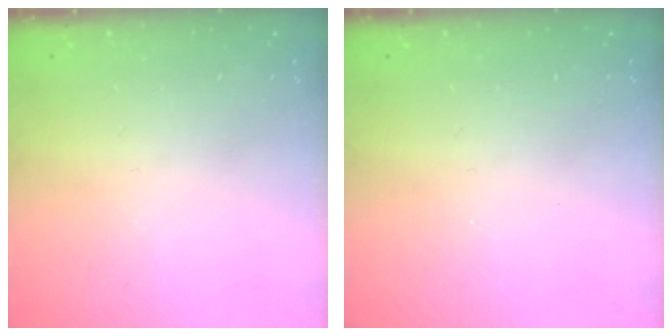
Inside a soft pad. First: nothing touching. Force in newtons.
{"total": 0.0}